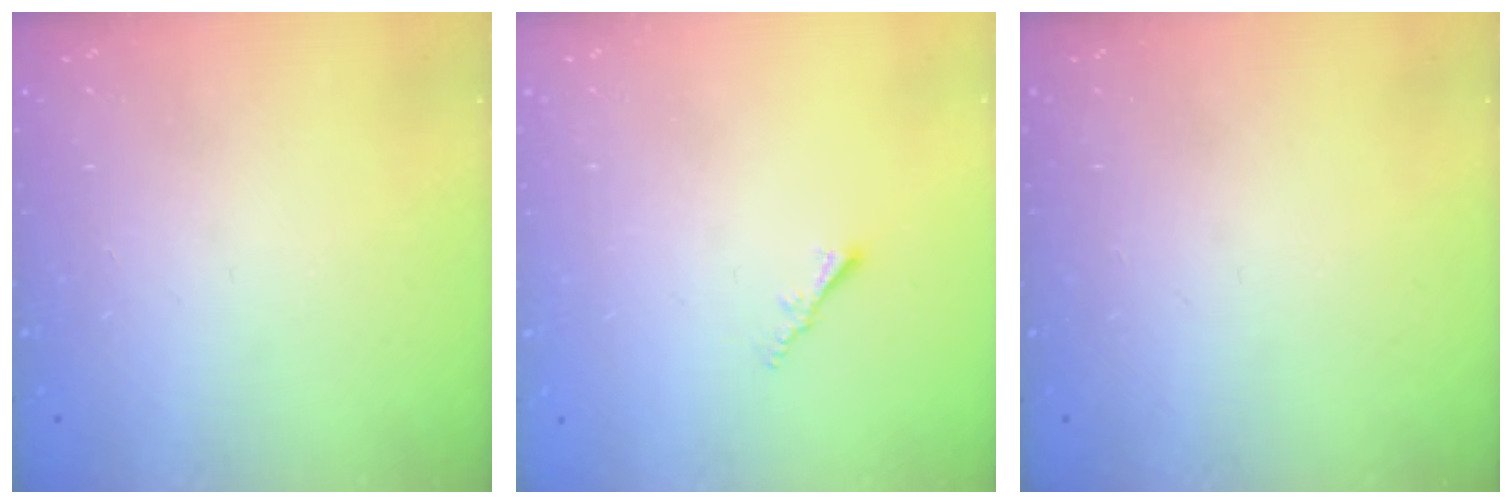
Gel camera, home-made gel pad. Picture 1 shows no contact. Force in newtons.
{"total": 1.5, "press": 1.5, "slide": 0.4}
{"total": 0.0}